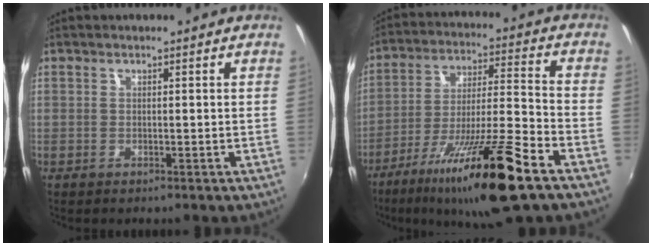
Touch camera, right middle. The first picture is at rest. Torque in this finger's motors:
{"motor_torque": [1.16, -0.98, 0.44, 0.21]}